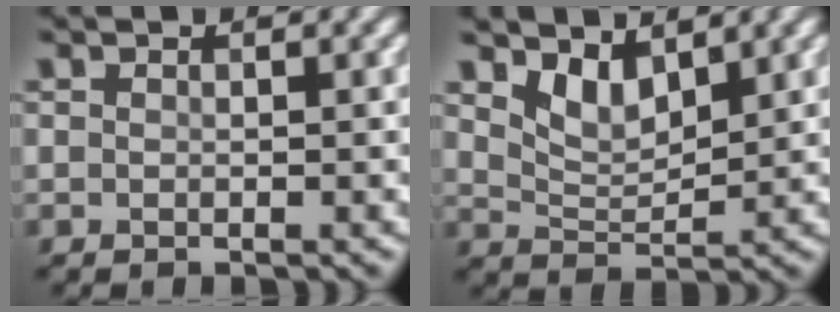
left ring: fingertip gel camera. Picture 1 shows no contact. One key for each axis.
{"total": 3.0, "fx": 2.2, "fy": 1.3, "fz": 1.7, "tx": -0.040, "ty": -0.012, "tz": 0.044}